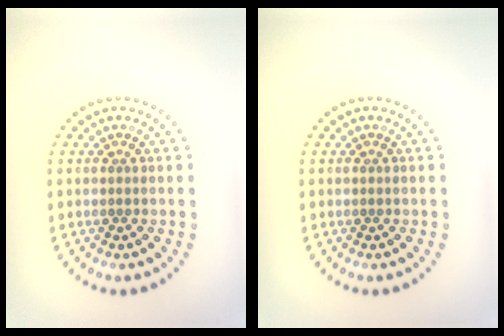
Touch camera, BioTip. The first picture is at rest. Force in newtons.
{"total": 0.0}